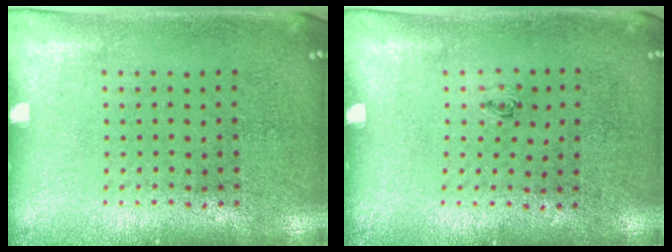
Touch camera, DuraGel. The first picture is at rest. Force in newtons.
{"total": 0.5, "press": 0.1, "slide": 0.5}